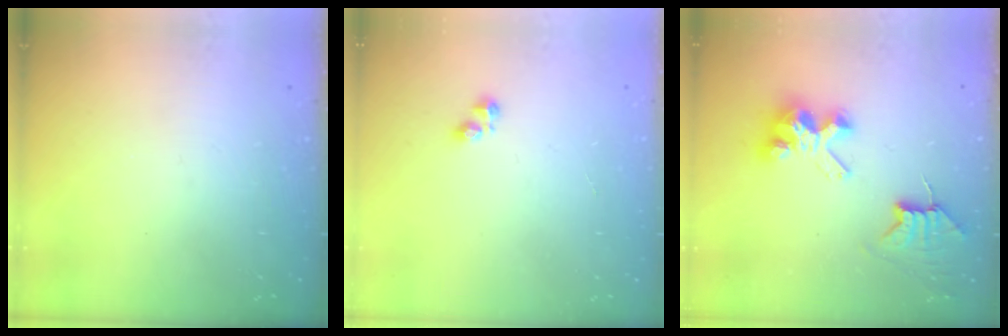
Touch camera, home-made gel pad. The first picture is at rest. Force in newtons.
{"total": 2.1, "press": 2.0, "slide": 0.4}
{"total": 8.0, "press": 8.0, "slide": 0.6}